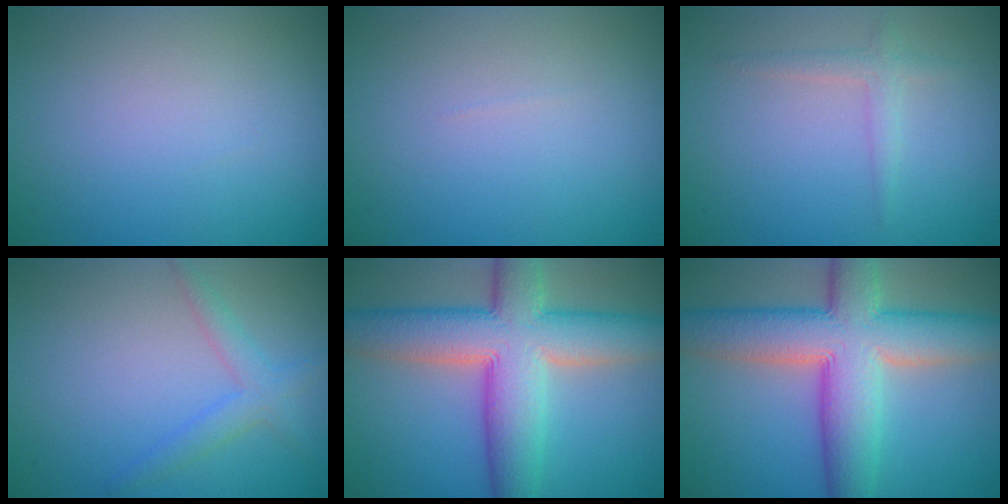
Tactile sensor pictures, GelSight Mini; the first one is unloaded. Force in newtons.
{"total": 0.0}
{"total": 1.5, "press": 1.5, "slide": 0.0}
{"total": 2.3, "press": 2.3, "slide": 0.1}
{"total": 10.4, "press": 10.4, "slide": 0.6}
{"total": 10.4, "press": 10.4, "slide": 0.6}